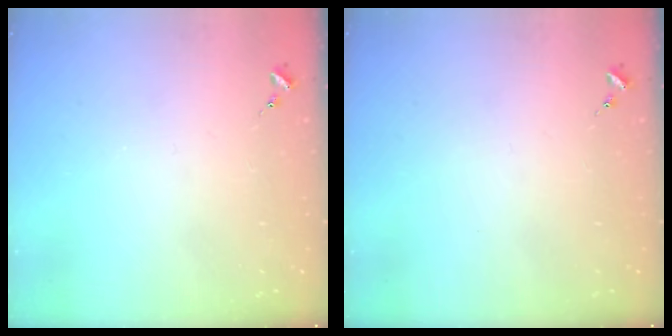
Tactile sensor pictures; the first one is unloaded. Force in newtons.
{"total": 0.0}